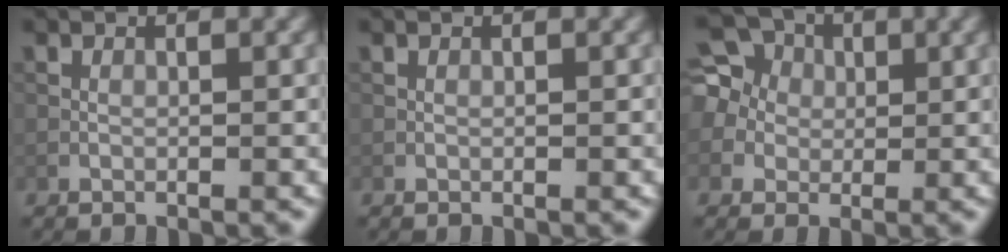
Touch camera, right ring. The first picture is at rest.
{"total": 0.0}
{"total": 7.5, "force": [1.9, 6.4, 3.3], "torque": [-0.085, 0.032, 0.008]}